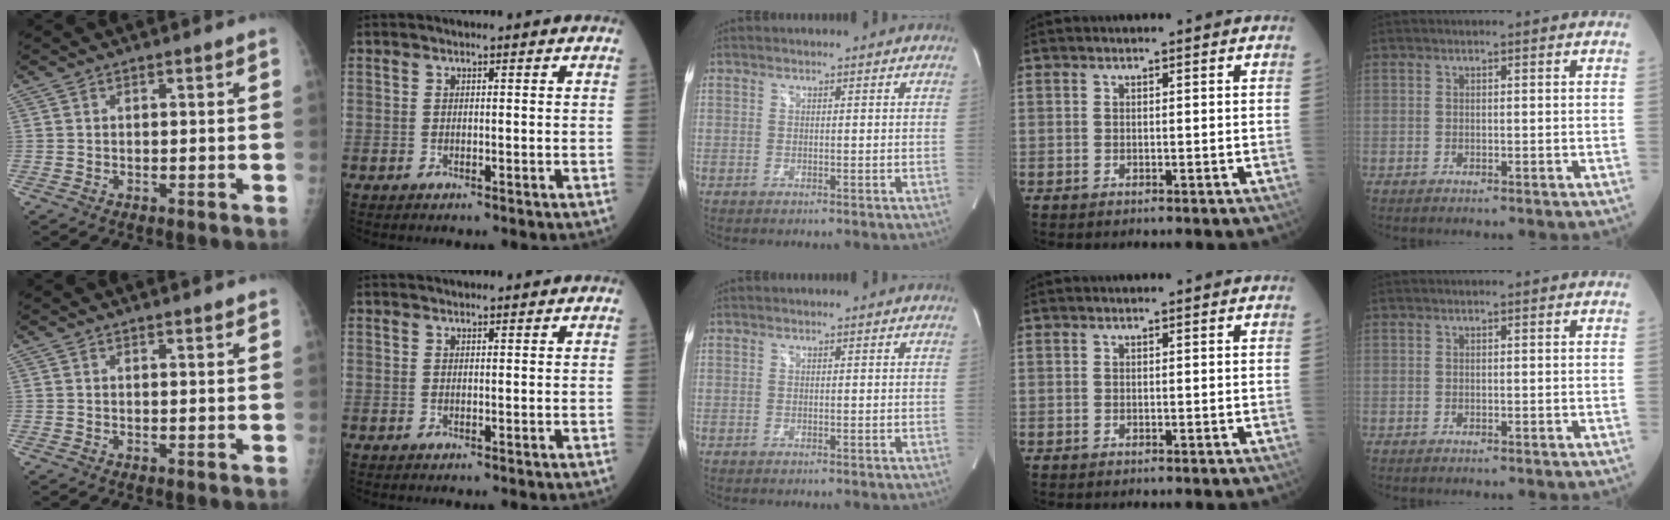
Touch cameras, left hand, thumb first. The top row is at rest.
{"thumb": {"total": 2.2, "force": [2.0, 0.3, 0.8], "torque": [-0.003, -0.003, 0.022]}, "index": {"total": 2.5, "force": [2.4, 0.3, 0.5], "torque": [-0.005, 0.020, 0.030]}}